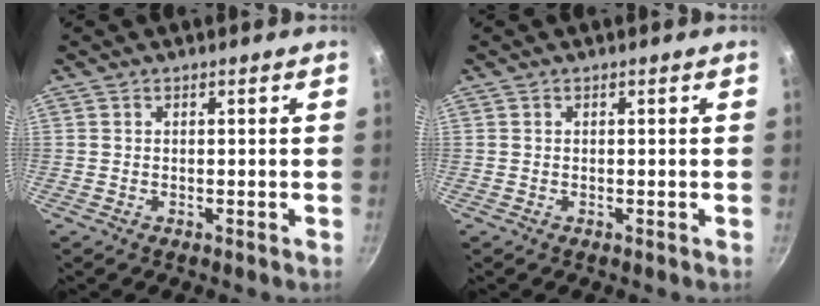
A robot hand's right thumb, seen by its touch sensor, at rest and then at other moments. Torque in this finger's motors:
{"motor_torque": [-0.01, 0.01, 0.00, 0.00, 0.00]}